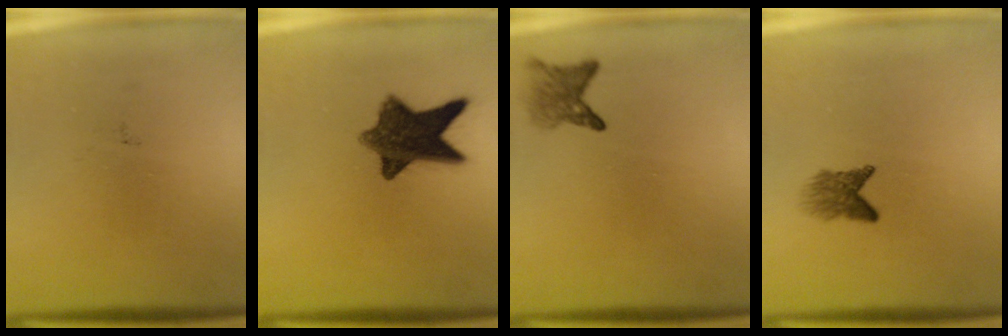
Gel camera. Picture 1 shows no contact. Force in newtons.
{"total": 10.4}
{"total": 2.7}
{"total": 2.8}